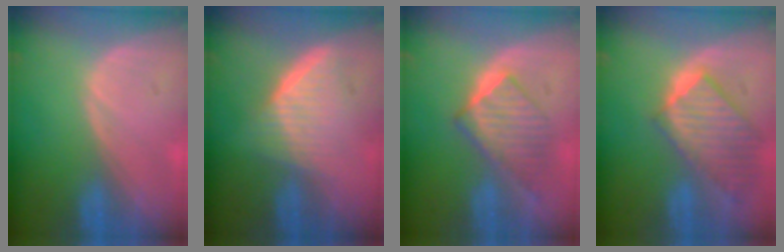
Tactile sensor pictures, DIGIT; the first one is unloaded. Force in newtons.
{"total": 6.0, "press": 5.7, "slide": 2.1}
{"total": 6.4, "press": 6.3, "slide": 1.5}
{"total": 9.8, "press": 8.5, "slide": 4.8}